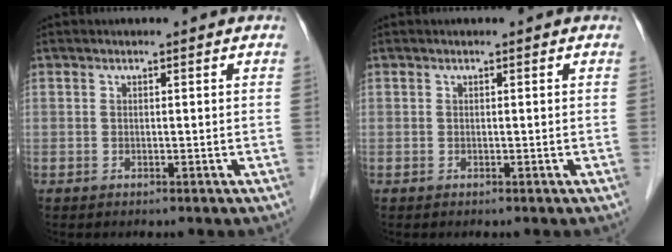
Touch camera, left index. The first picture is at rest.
{"total": 0.0}